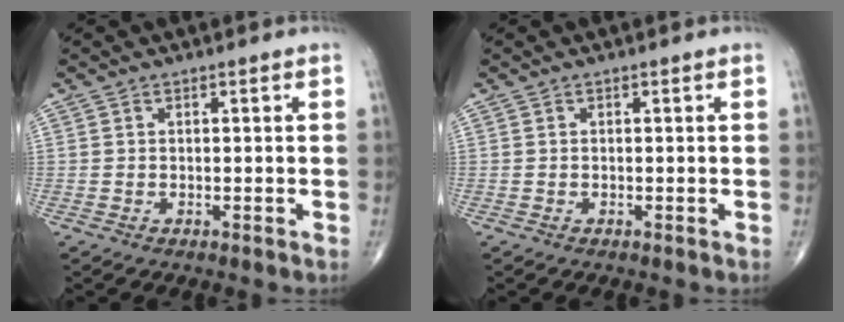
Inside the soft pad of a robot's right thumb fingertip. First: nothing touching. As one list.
[{"total": 0.0}]